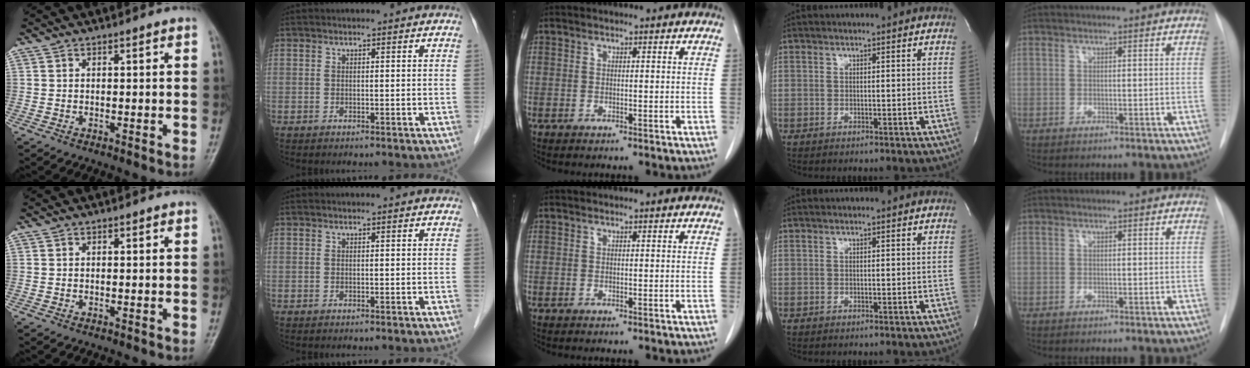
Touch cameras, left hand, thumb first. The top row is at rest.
{}